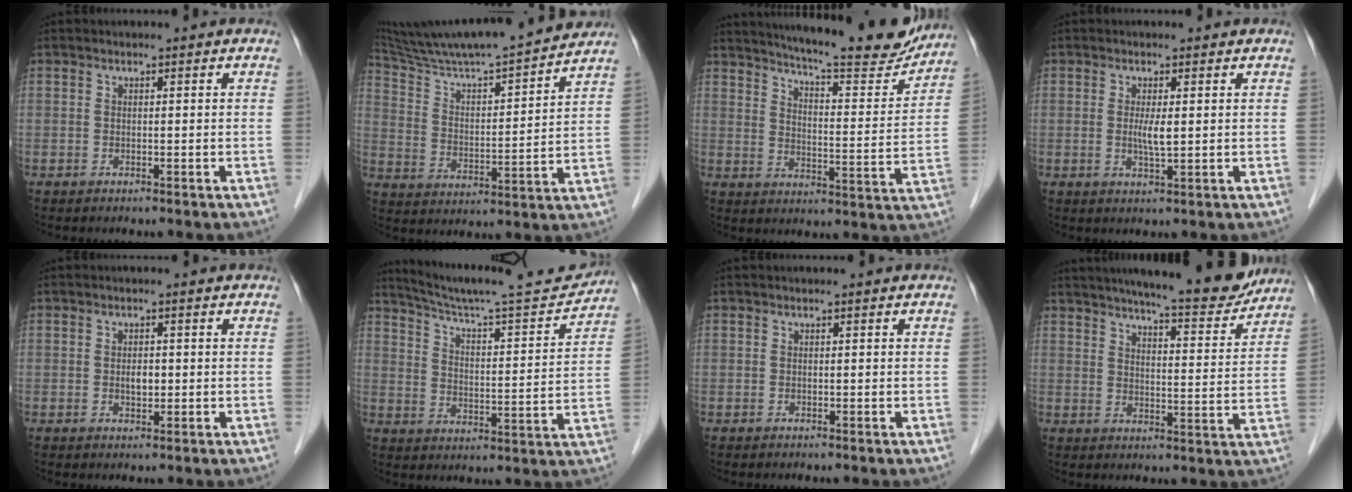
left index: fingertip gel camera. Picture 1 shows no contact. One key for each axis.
{"total": 21.1, "fx": 19.1, "fy": 0.1, "fz": 9.0, "tx": -0.157, "ty": 0.003, "tz": 0.301}
{"total": 19.7, "fx": 18.0, "fy": 1.6, "fz": 7.9, "tx": -0.119, "ty": -0.044, "tz": 0.237}
{"total": 2.6, "fx": 0.3, "fy": 0.3, "fz": 2.6, "tx": -0.053, "ty": -0.004, "tz": 0.007}
{"total": 1.9, "fx": -0.1, "fy": 1.0, "fz": 1.6, "tx": -0.028, "ty": 0.000, "tz": 0.000}
{"total": 17.6, "fx": 16.7, "fy": 0.2, "fz": 5.5, "tx": -0.094, "ty": -0.028, "tz": 0.243}
{"total": 0.0}
{"total": 15.5, "fx": 13.8, "fy": 1.6, "fz": 6.9, "tx": -0.096, "ty": -0.013, "tz": 0.182}